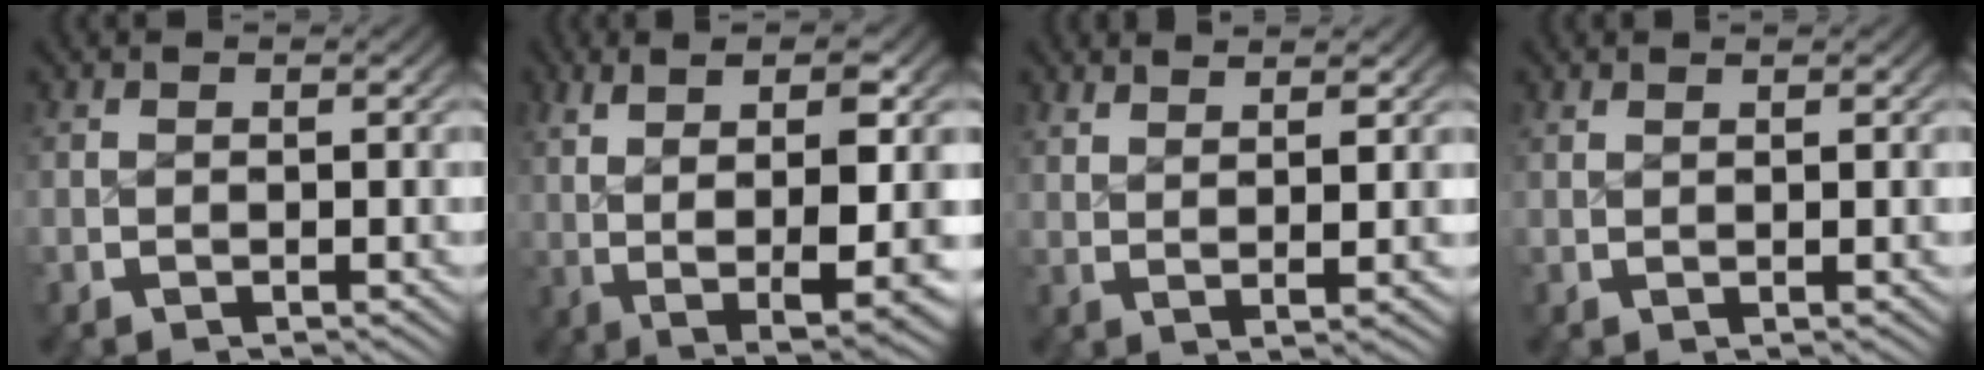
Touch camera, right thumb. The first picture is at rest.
{"total": 13.6, "force": [0.4, 6.1, 12.1], "torque": [-0.190, -0.017, 0.023]}
{"total": 3.4, "force": [2.3, 0.2, 2.4], "torque": [-0.032, 0.001, 0.045]}
{"total": 0.9, "force": [0.7, -0.3, 0.5], "torque": [-0.008, 0.000, 0.015]}